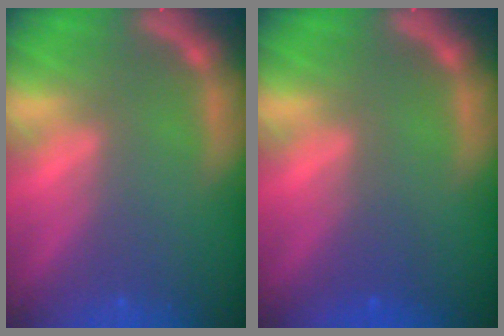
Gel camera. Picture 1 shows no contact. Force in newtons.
{"total": 1.5}